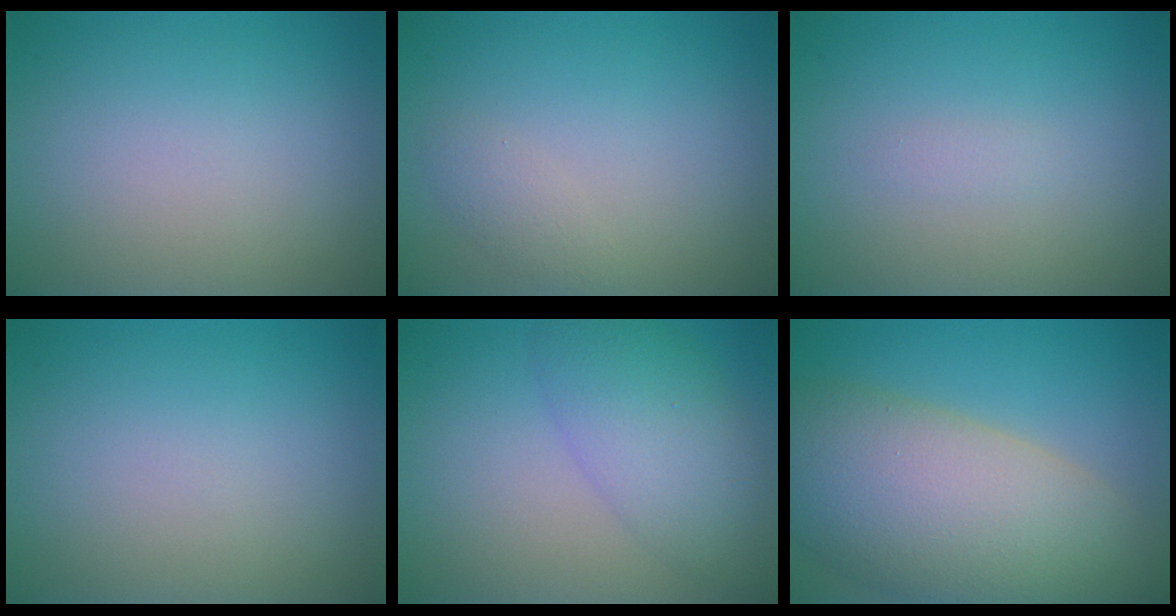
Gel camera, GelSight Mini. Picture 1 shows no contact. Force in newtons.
{"total": 1.1, "press": 1.1, "slide": 0.1}
{"total": 0.7, "press": 0.7, "slide": 0.1}
{"total": 0.0}
{"total": 5.2, "press": 5.2, "slide": 0.3}
{"total": 12.7, "press": 12.7, "slide": 0.9}